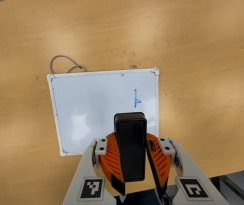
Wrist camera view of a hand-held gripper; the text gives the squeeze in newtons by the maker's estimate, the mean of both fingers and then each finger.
{"total": 11.7, "left": 11.4, "right": 11.9}